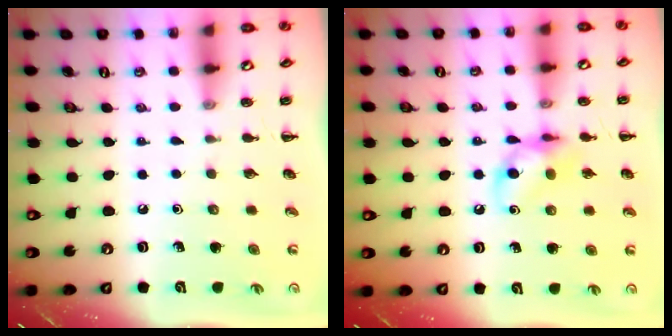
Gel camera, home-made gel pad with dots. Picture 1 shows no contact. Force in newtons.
{"total": 10.1, "press": 10.1, "slide": 1.0}